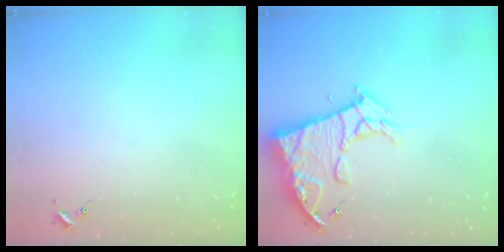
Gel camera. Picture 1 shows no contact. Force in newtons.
{"total": 14.1, "press": 14.0, "slide": 1.5}